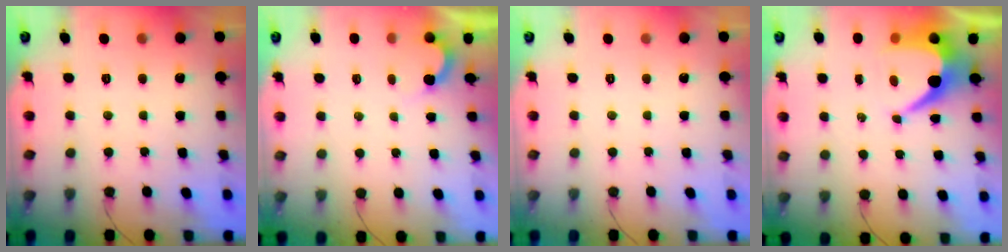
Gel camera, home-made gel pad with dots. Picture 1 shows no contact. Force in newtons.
{"total": 2.3, "press": 2.3, "slide": 0.1}
{"total": 0.0}
{"total": 8.0, "press": 8.0, "slide": 0.5}